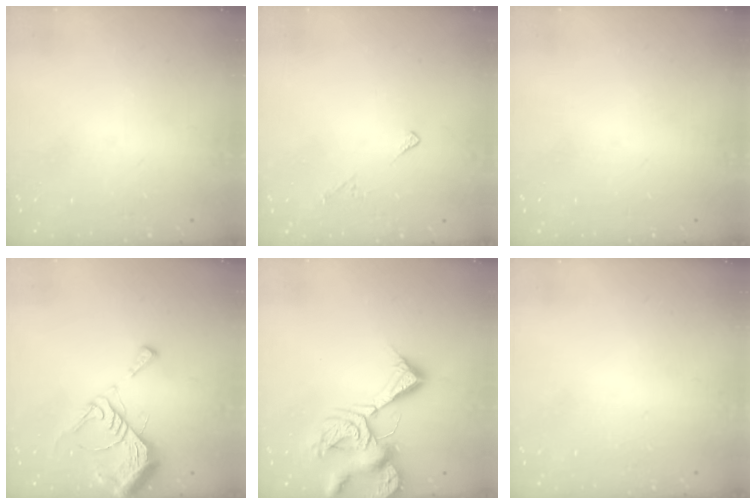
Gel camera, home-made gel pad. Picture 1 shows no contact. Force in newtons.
{"total": 5.8, "press": 5.7, "slide": 0.6}
{"total": 0.0}
{"total": 9.5, "press": 9.5, "slide": 1.0}
{"total": 11.7, "press": 11.6, "slide": 1.5}
{"total": 1.8, "press": 1.8, "slide": 0.1}